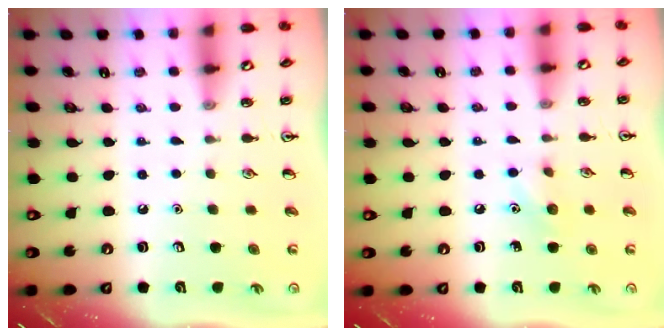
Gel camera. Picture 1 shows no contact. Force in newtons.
{"total": 7.1, "press": 6.8, "slide": 1.8}